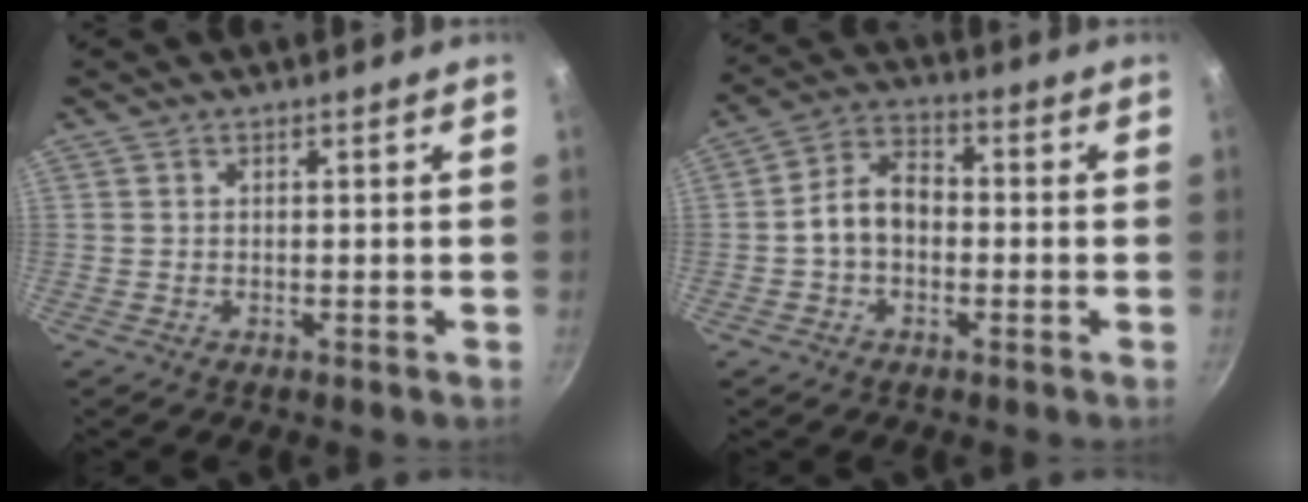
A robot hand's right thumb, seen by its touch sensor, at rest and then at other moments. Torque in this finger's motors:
{"motor_torque": [0.16, 0.13, 0.29, 0.00, 0.12]}